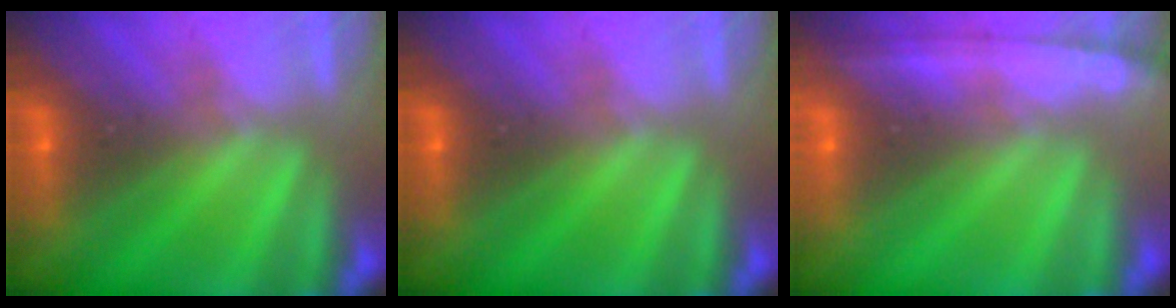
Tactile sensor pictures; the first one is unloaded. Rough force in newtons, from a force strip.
{"total": 0.0}
{"total": 1.3}